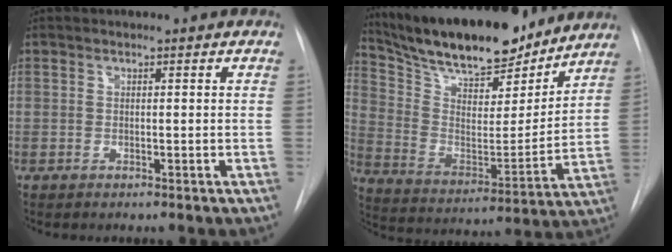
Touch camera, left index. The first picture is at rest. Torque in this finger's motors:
{"motor_torque": [0.33, -0.75, 0.77, 0.10]}